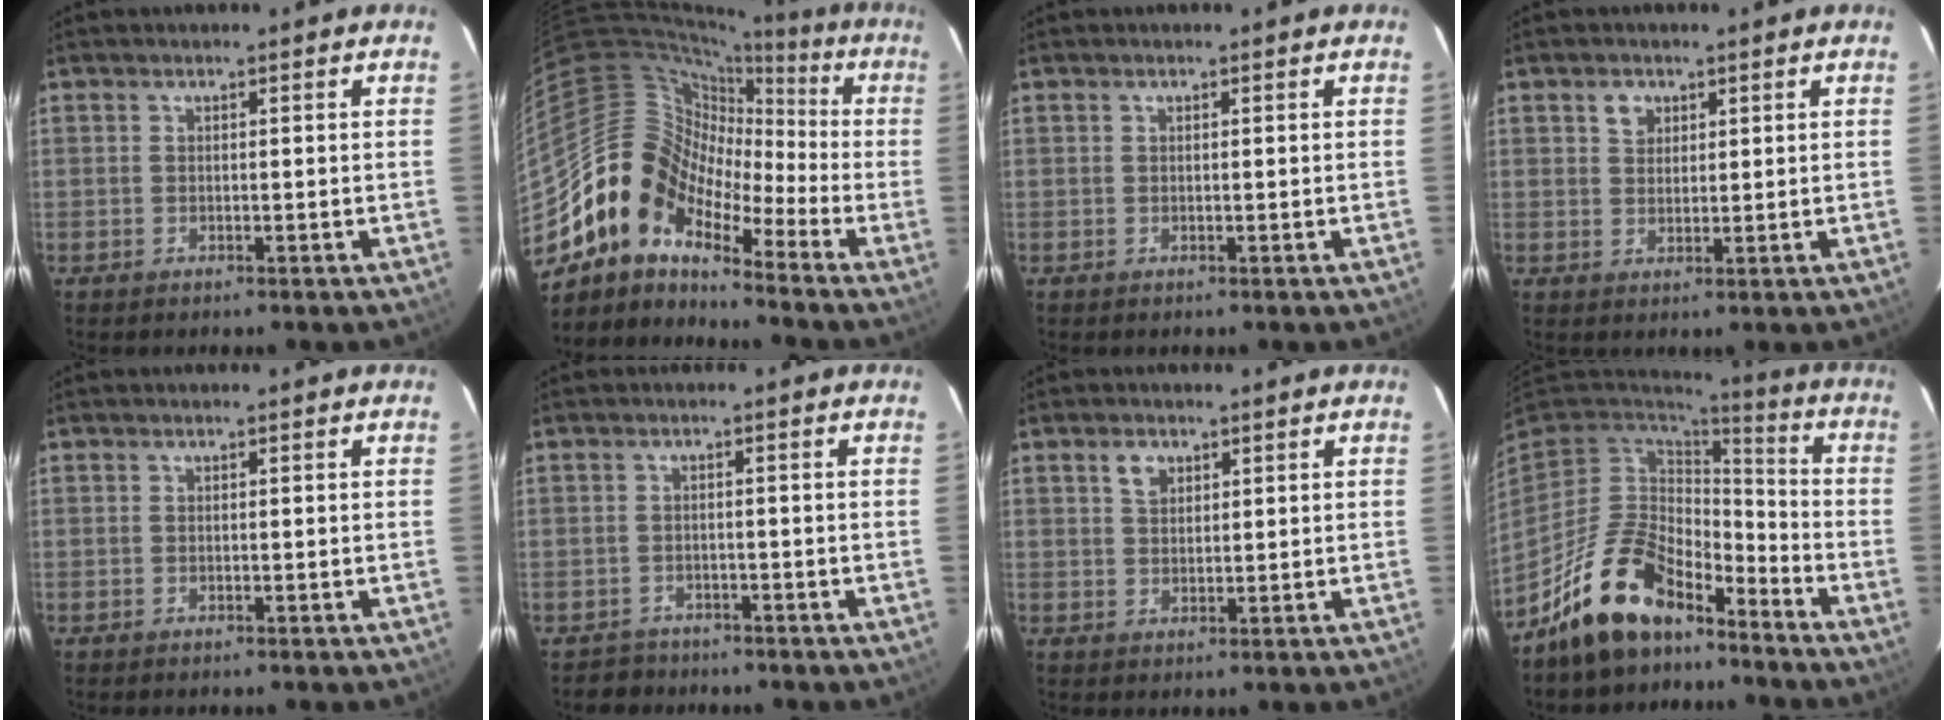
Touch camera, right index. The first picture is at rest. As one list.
[{"total": 12.4, "force": [-8.7, 7.4, 5.0], "torque": [-0.080, 0.023, -0.193]}, {"total": 0.0}, {"total": 2.9, "force": [1.5, 2.3, 1.1], "torque": [-0.011, 0.009, 0.028]}, {"total": 0.0}, {"total": 3.1, "force": [-2.5, 1.8, -0.5], "torque": [0.003, 0.011, -0.040]}, {"total": 3.0, "force": [1.6, 2.0, 1.5], "torque": [-0.024, 0.008, 0.030]}, {"total": 16.0, "force": [-12.5, 6.6, 7.5], "torque": [-0.158, 0.018, -0.221]}]